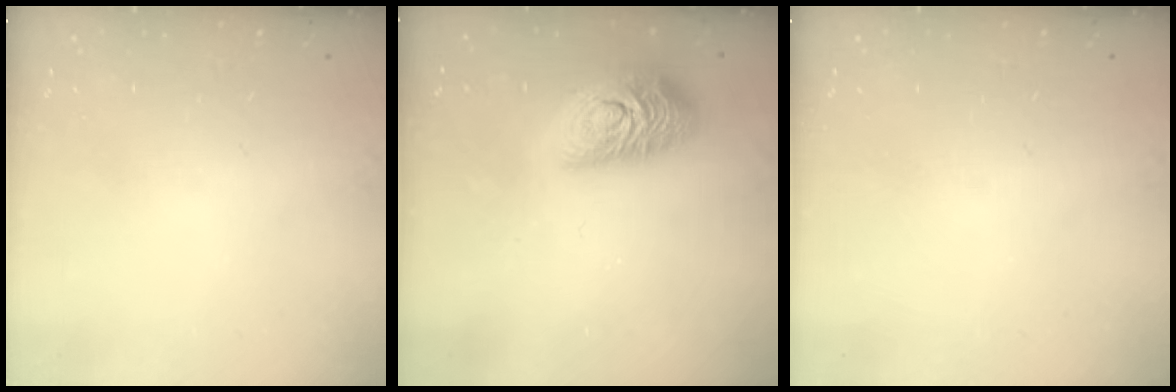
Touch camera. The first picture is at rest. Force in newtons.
{"total": 15.8, "press": 15.7, "slide": 0.9}
{"total": 0.0}